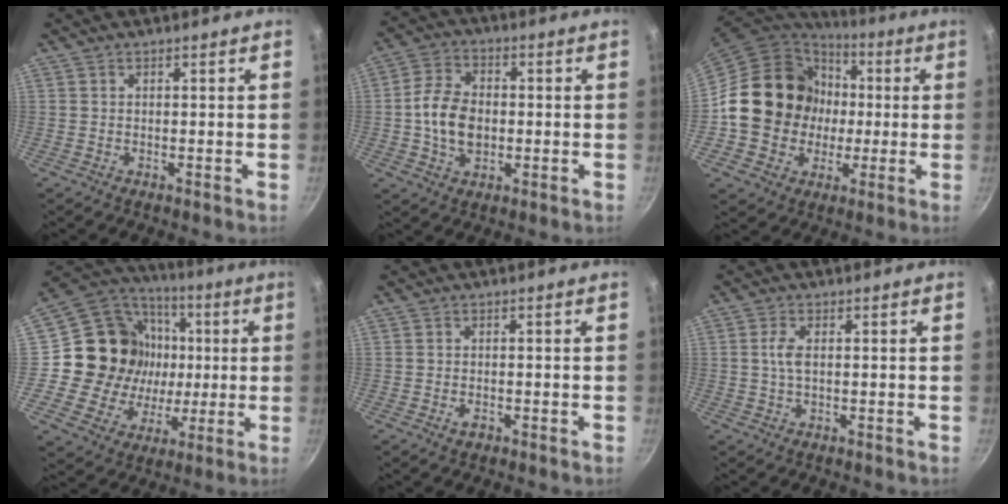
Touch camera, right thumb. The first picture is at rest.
{"total": 9.8, "force": [-0.7, 6.9, 6.9], "torque": [-0.113, 0.015, -0.018]}
{"total": 19.1, "force": [0.3, 17.2, 8.4], "torque": [-0.114, 0.028, 0.009]}
{"total": 21.3, "force": [1.3, 19.0, 9.5], "torque": [-0.144, 0.017, 0.027]}
{"total": 1.6, "force": [-0.8, 1.0, 1.0], "torque": [-0.017, 0.004, -0.014]}
{"total": 2.9, "force": [0.3, 1.2, 2.6], "torque": [-0.063, 0.005, 0.004]}